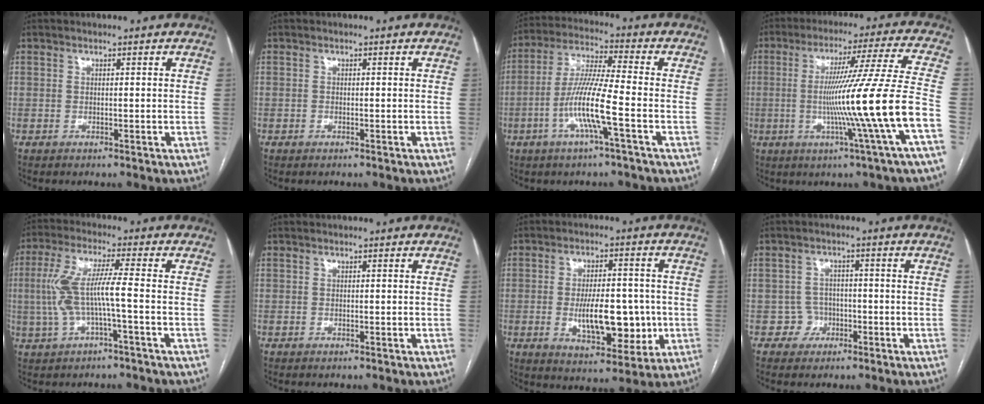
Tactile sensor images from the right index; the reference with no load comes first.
{"total": 0.0}
{"total": 10.5, "force": [-3.4, -0.1, 9.9], "torque": [-0.200, -0.003, -0.070]}
{"total": 17.1, "force": [-4.1, -3.5, 16.3], "torque": [-0.265, -0.015, -0.072]}
{"total": 8.2, "force": [-0.9, 0.6, 8.1], "torque": [-0.177, 0.021, -0.019]}
{"total": 0.0}
{"total": 11.5, "force": [-1.5, 4.8, 10.3], "torque": [-0.167, -0.001, -0.016]}
{"total": 3.3, "force": [-1.2, 3.0, -0.4], "torque": [0.019, 0.015, -0.021]}